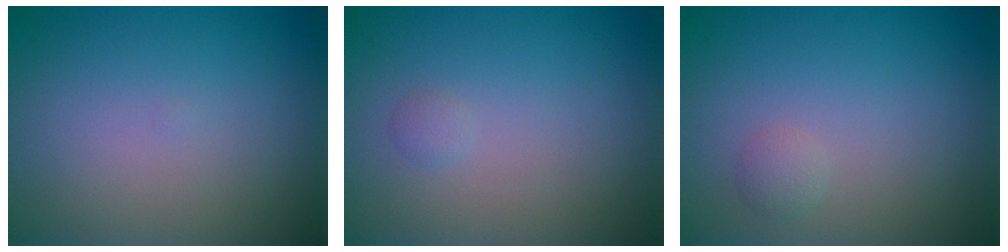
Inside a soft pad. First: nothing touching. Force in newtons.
{"total": 0.6, "press": 0.6, "slide": 0.1}
{"total": 1.0, "press": 1.0, "slide": 0.1}